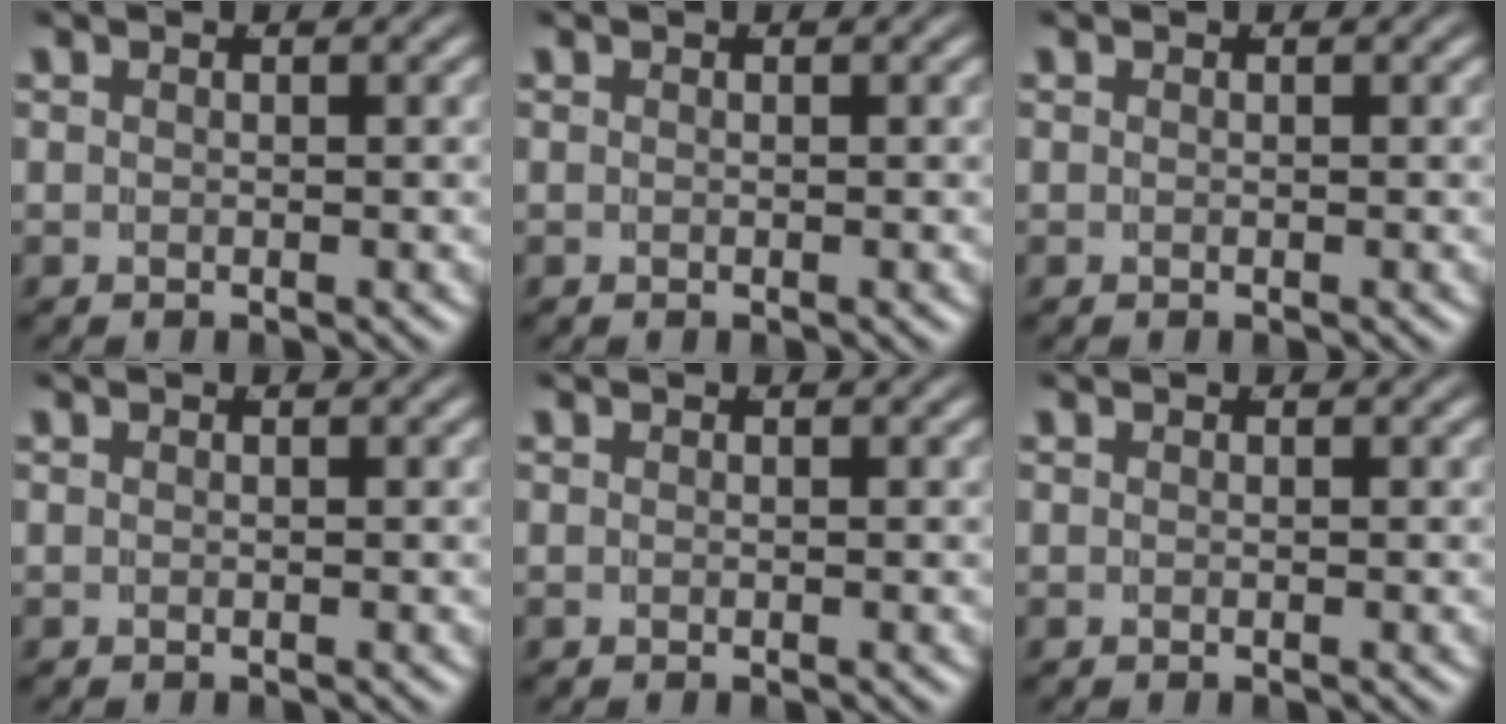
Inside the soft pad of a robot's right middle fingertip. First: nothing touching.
{"total": 0.0}
{"total": 0.0}
{"total": 0.0}
{"total": 0.0}
{"total": 0.0}